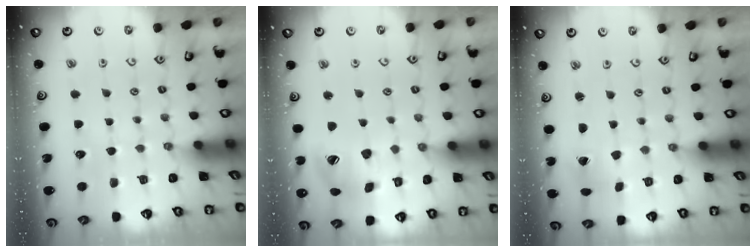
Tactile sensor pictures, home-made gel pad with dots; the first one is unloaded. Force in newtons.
{"total": 14.5, "press": 14.4, "slide": 2.2}
{"total": 1.6, "press": 1.6, "slide": 0.1}